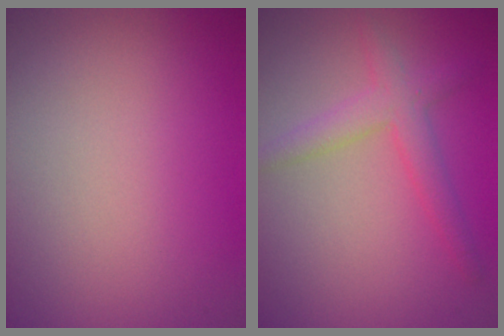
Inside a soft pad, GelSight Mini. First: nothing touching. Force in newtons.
{"total": 2.8, "press": 2.8, "slide": 0.1}